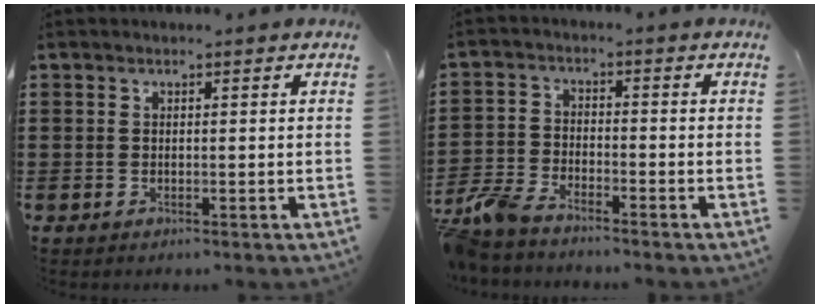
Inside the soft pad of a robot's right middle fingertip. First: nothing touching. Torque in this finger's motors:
{"motor_torque": [1.85, -0.29, 0.78, 0.21]}